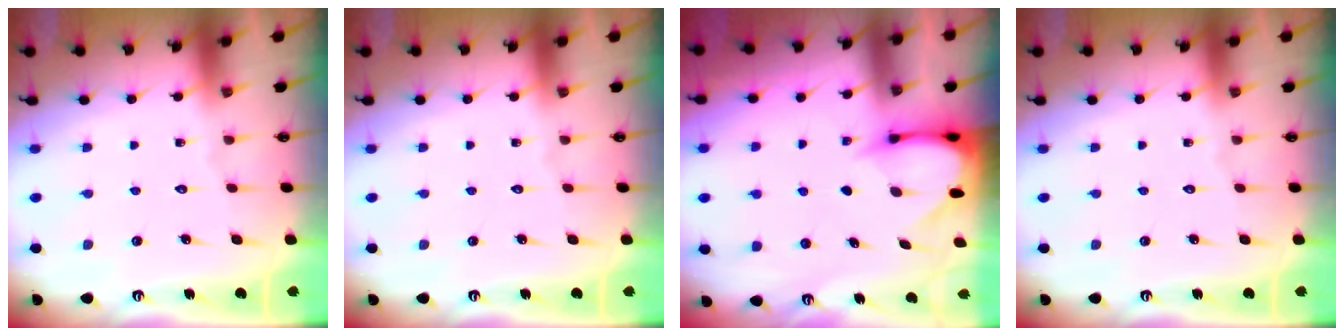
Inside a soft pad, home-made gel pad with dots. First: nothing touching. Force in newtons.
{"total": 0.0}
{"total": 3.3, "press": 3.3, "slide": 0.2}
{"total": 0.0}